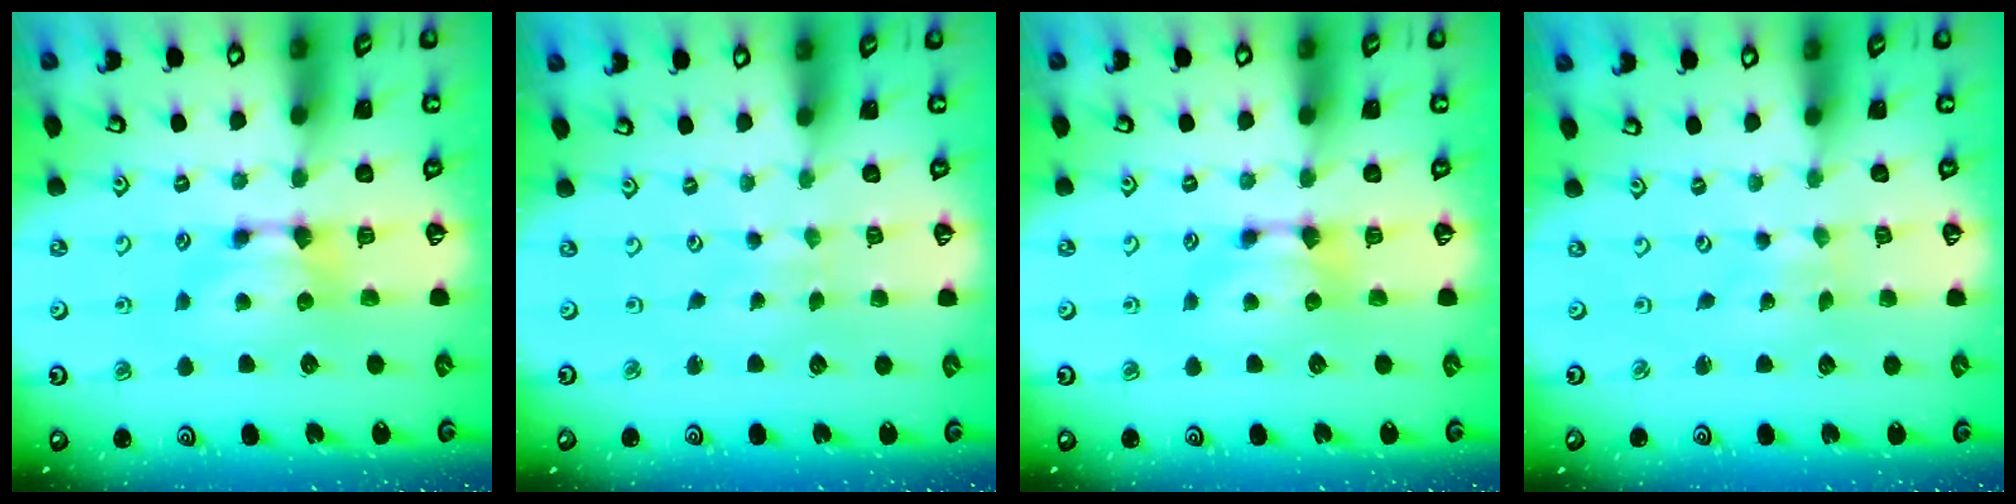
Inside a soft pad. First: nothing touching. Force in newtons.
{"total": 5.1, "press": 5.1, "slide": 0.2}
{"total": 0.0}
{"total": 6.0, "press": 6.0, "slide": 0.4}